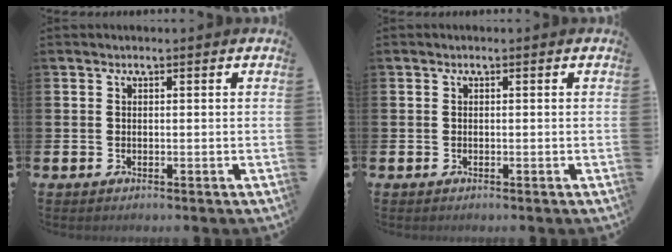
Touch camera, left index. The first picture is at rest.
{"total": 0.0}